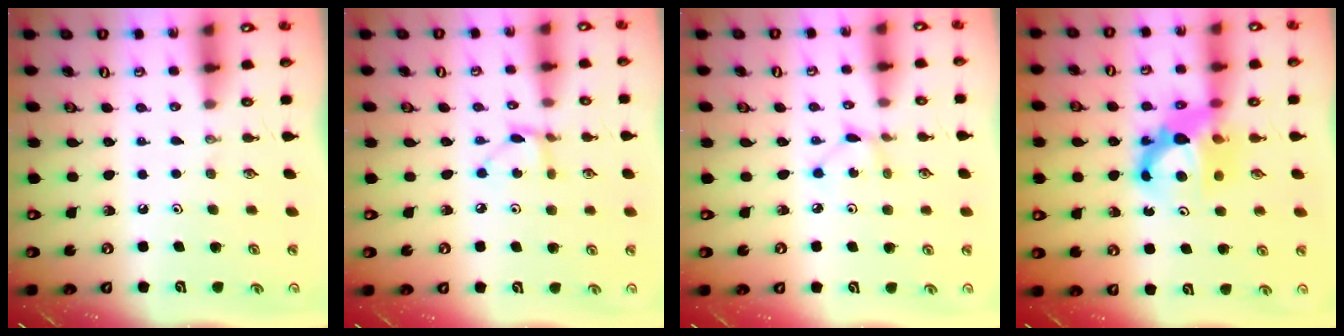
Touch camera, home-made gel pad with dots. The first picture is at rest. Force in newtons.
{"total": 4.8, "press": 4.7, "slide": 0.5}
{"total": 2.0, "press": 2.0, "slide": 0.3}
{"total": 10.7, "press": 10.6, "slide": 0.9}